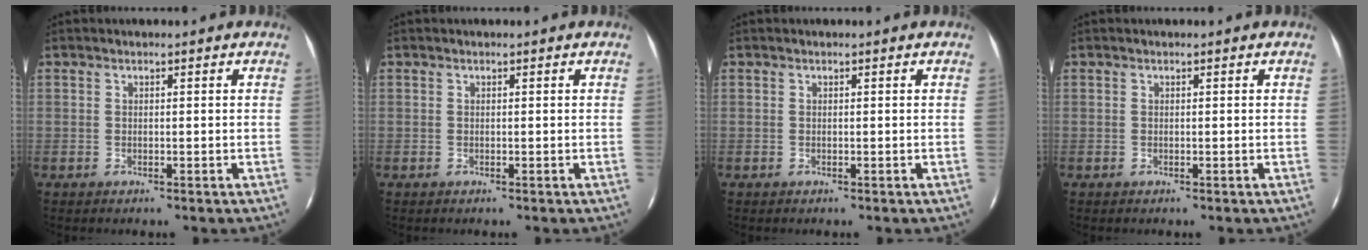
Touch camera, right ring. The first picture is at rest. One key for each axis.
{"total": 0.0}
{"total": 0.0}
{"total": 0.0}